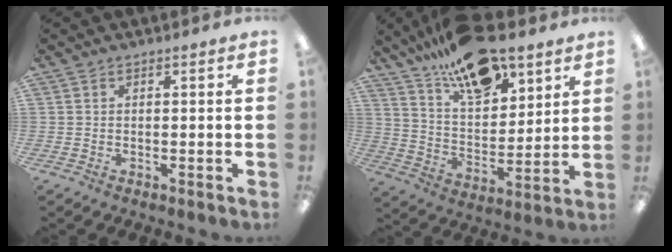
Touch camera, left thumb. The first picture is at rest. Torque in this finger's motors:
{"motor_torque": [1.72, 1.45, 1.45, -1.32, 0.14]}